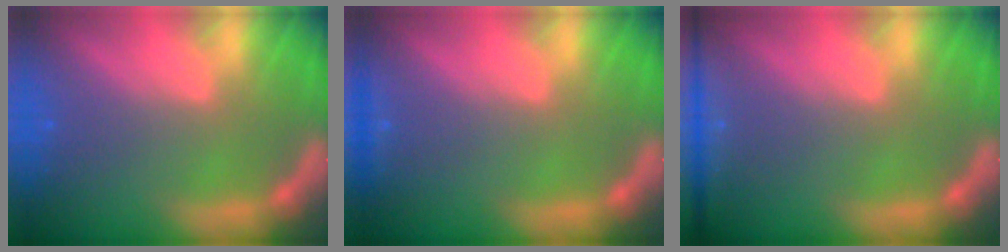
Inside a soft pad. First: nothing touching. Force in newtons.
{"total": 0.9}
{"total": 5.0}